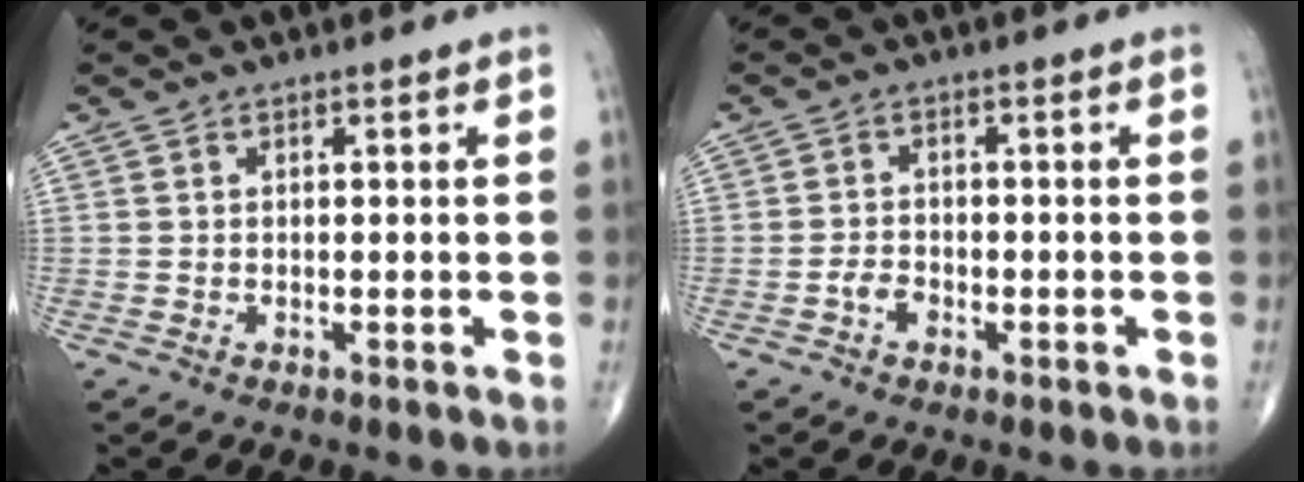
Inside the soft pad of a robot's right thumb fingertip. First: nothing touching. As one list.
[{"total": 2.5, "force": [-1.2, 1.7, 1.5], "torque": [-0.021, 0.009, -0.025]}]